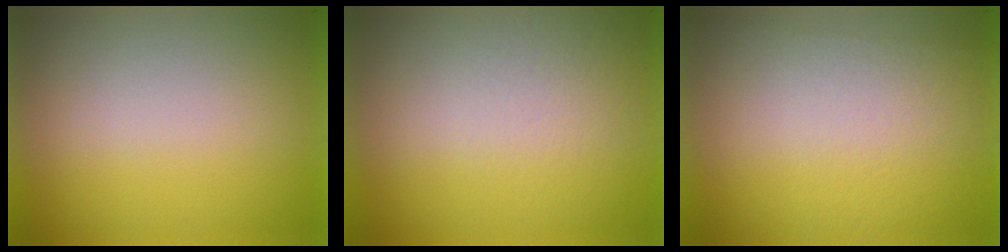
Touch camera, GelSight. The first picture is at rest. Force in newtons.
{"total": 2.7}
{"total": 2.8}